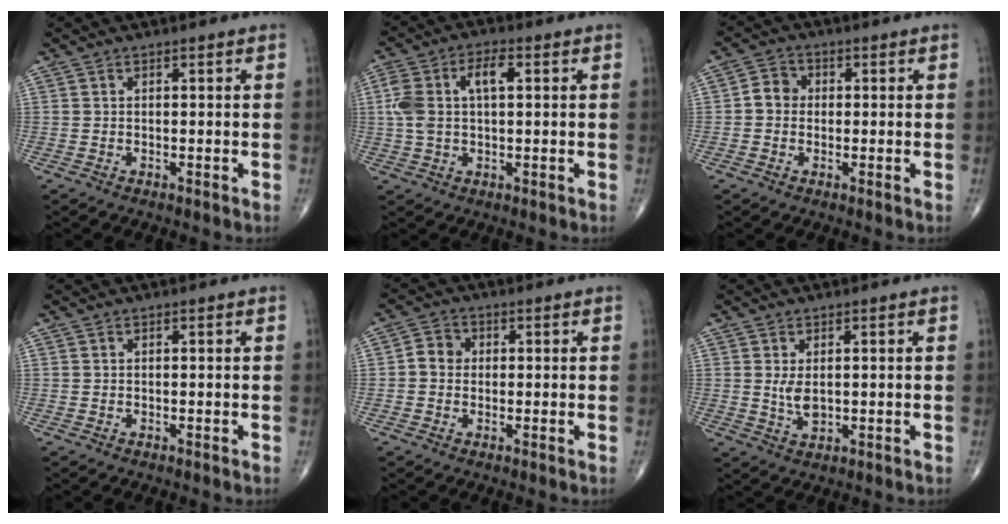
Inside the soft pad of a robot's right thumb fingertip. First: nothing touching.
{"total": 9.1, "force": [1.7, 4.5, 7.7], "torque": [-0.172, 0.025, 0.032]}
{"total": 3.8, "force": [-0.1, 3.4, 1.7], "torque": [-0.017, 0.011, -0.012]}
{"total": 0.0}
{"total": 3.6, "force": [0.0, 3.2, 1.6], "torque": [-0.014, 0.010, -0.008]}
{"total": 3.3, "force": [0.4, 1.7, 2.8], "torque": [-0.049, -0.010, 0.015]}